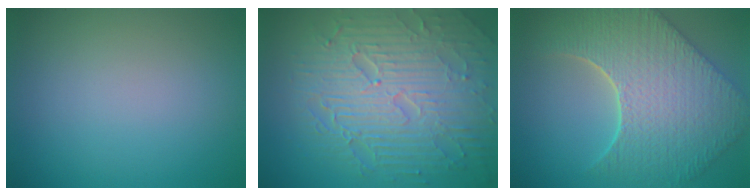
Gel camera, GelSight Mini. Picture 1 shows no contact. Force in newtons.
{"total": 10.1, "press": 6.6, "slide": 7.6}
{"total": 9.8, "press": 7.2, "slide": 6.6}